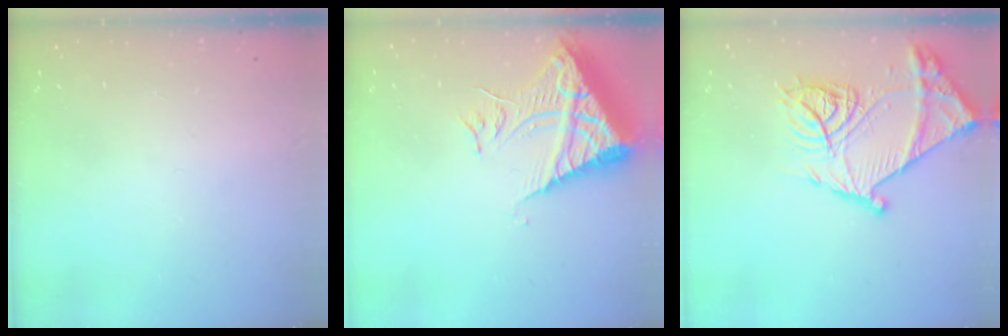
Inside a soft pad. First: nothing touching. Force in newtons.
{"total": 11.6, "press": 11.5, "slide": 1.1}
{"total": 20.4, "press": 20.3, "slide": 2.0}